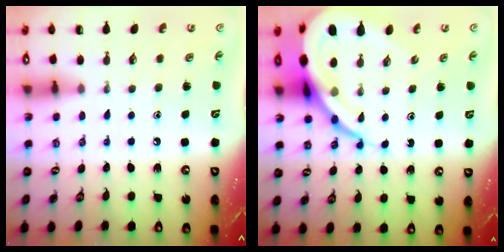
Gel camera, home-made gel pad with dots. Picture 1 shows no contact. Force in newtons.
{"total": 15.6, "press": 15.5, "slide": 1.7}